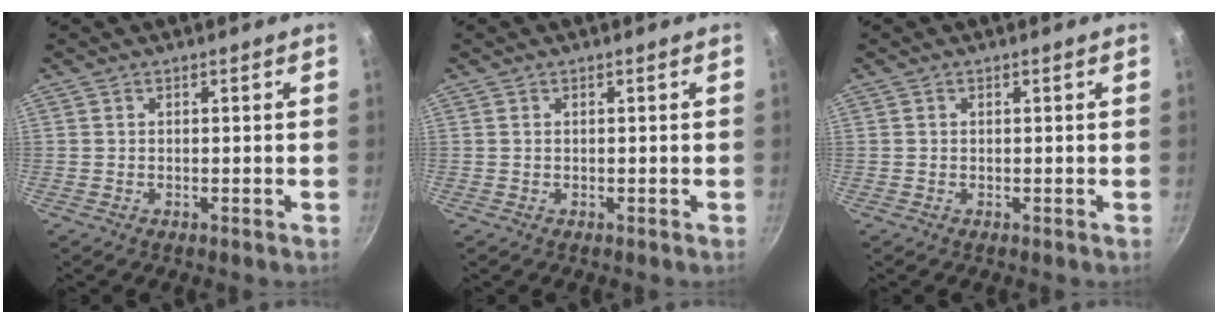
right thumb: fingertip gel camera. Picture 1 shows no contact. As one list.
[{"total": 0.0}, {"total": 0.0}]